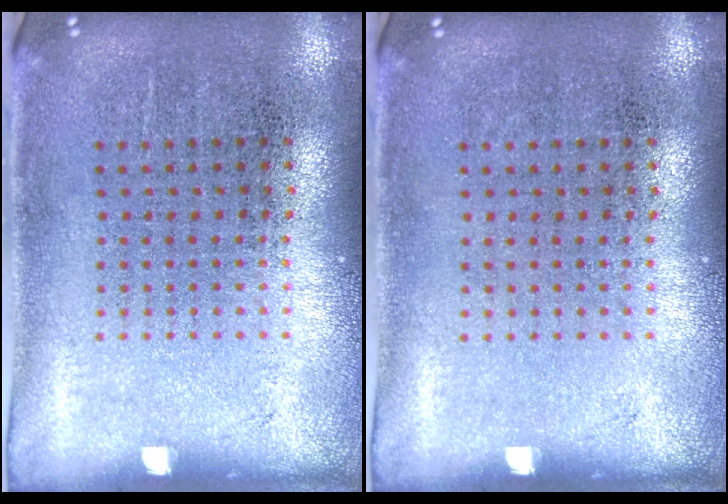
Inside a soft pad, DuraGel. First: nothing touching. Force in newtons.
{"total": 0.0}